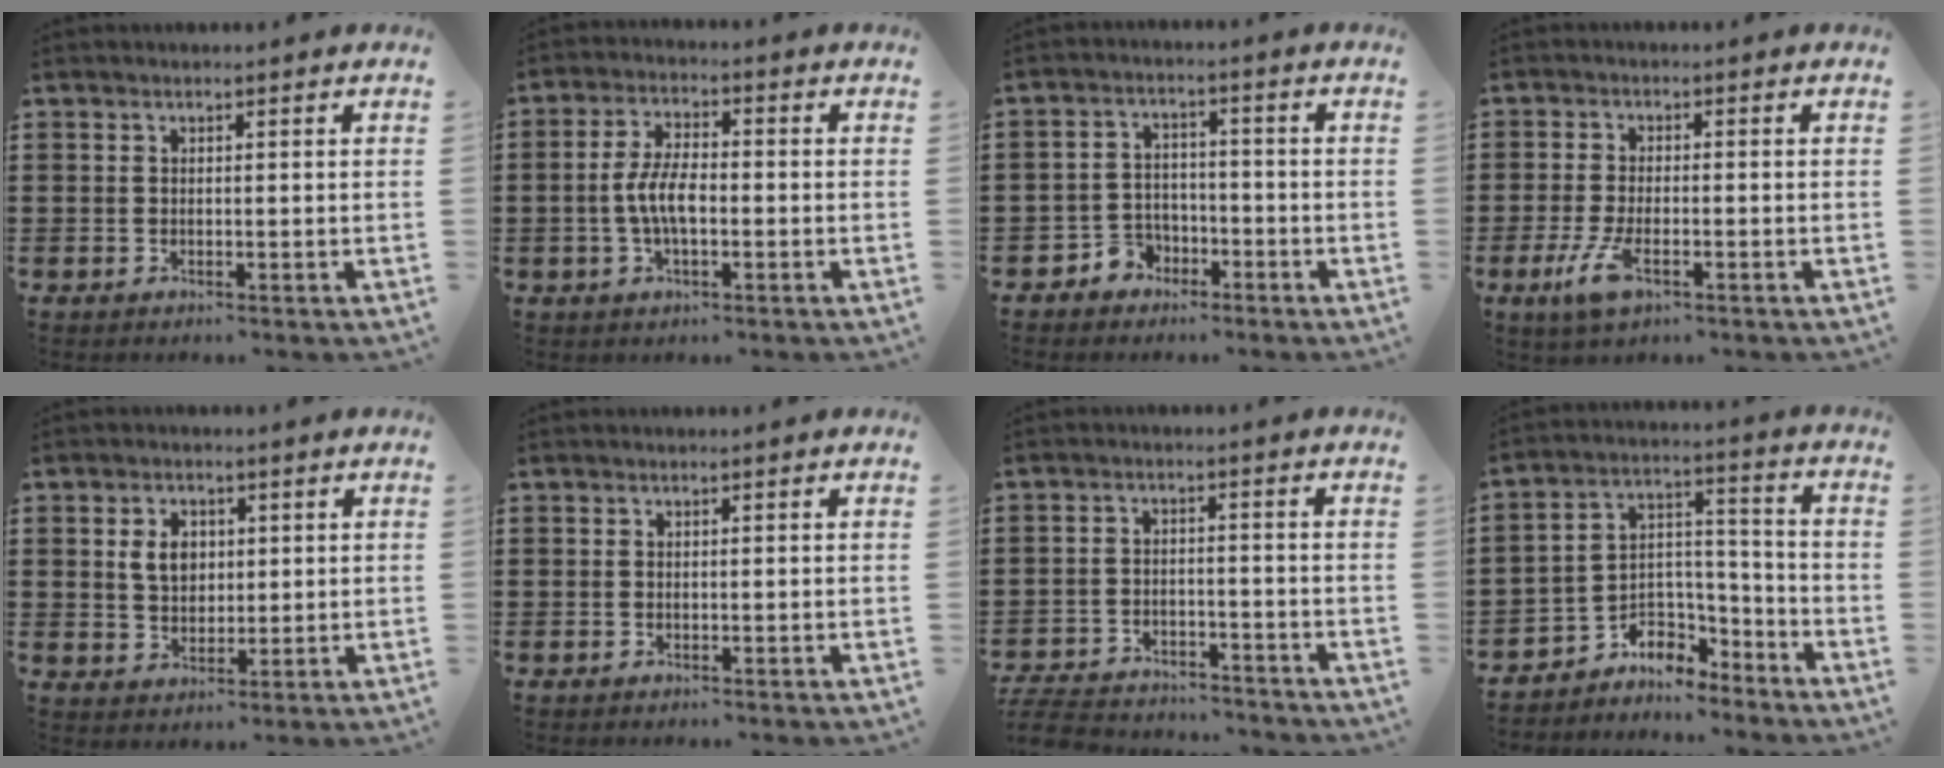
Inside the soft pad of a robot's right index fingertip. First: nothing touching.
{"total": 5.9, "force": [-1.1, 2.5, 5.3], "torque": [-0.119, -0.001, -0.027]}
{"total": 3.9, "force": [-2.6, 2.9, 0.6], "torque": [-0.030, 0.009, -0.055]}
{"total": 4.9, "force": [-2.0, 1.5, 4.2], "torque": [-0.103, -0.016, -0.041]}
{"total": 4.5, "force": [1.1, 3.3, 2.9], "torque": [-0.068, 0.012, 0.018]}
{"total": 0.0}
{"total": 5.8, "force": [-5.6, 0.7, 1.1], "torque": [-0.034, 0.000, -0.115]}
{"total": 4.7, "force": [-3.8, 2.7, 0.5], "torque": [-0.019, 0.002, -0.078]}